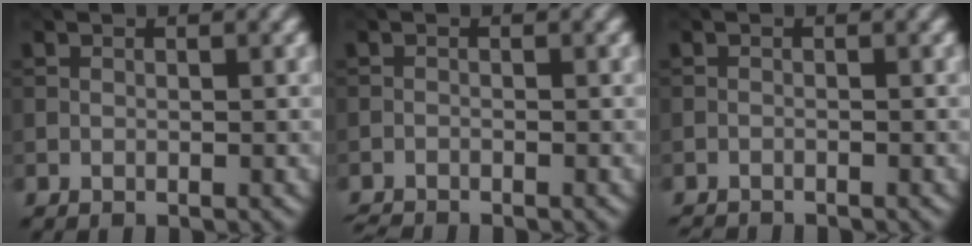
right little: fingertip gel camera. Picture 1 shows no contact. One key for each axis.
{"total": 1.5, "fx": -1.5, "fy": 0.0, "fz": 0.2, "tx": -0.008, "ty": -0.006, "tz": -0.033}
{"total": 1.4, "fx": -1.4, "fy": 0.1, "fz": 0.2, "tx": 0.000, "ty": -0.007, "tz": -0.028}